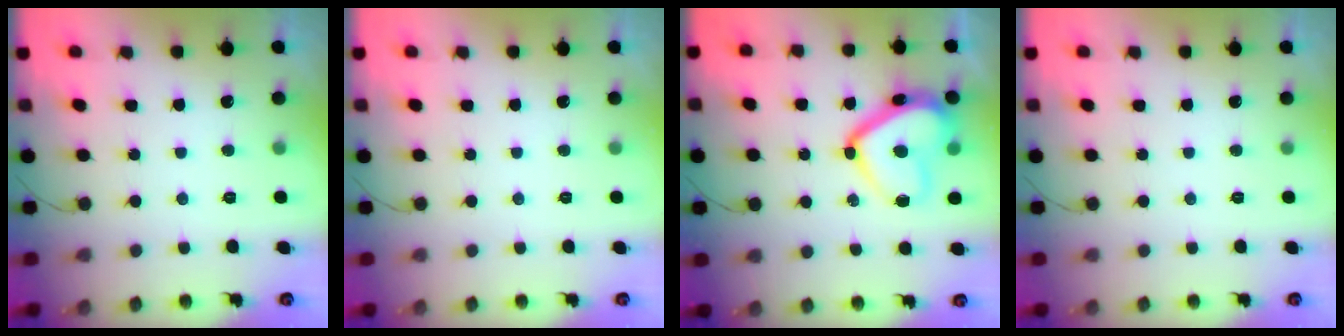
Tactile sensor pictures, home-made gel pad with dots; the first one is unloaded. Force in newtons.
{"total": 0.0}
{"total": 15.9, "press": 15.9, "slide": 1.3}
{"total": 0.0}